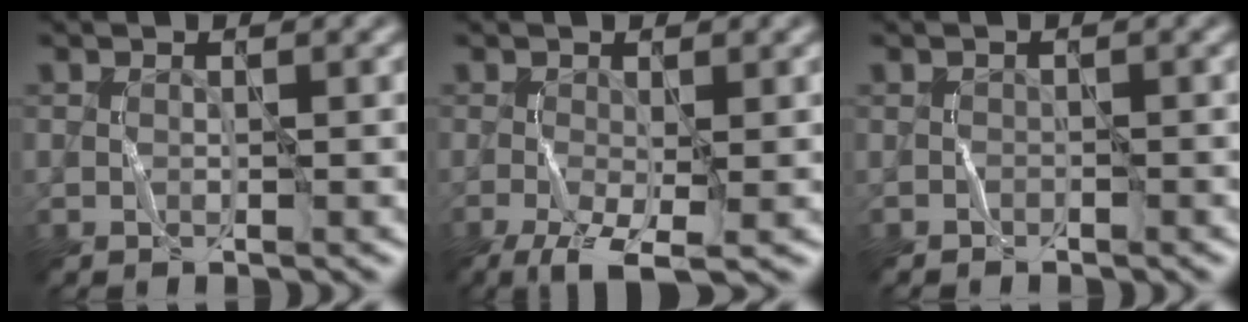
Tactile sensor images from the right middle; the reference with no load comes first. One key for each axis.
{"total": 5.2, "fx": -2.4, "fy": 1.5, "fz": 4.4, "tx": -0.097, "ty": -0.009, "tz": -0.039}
{"total": 0.6, "fx": -0.5, "fy": 0.0, "fz": -0.3, "tx": 0.004, "ty": 0.001, "tz": -0.005}